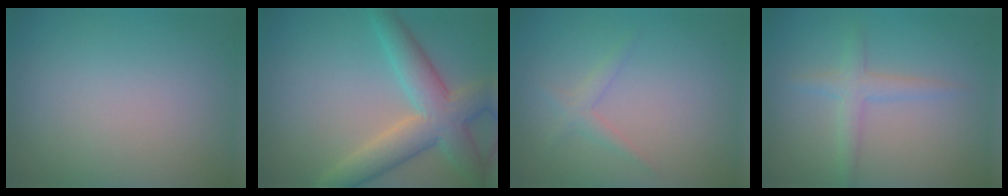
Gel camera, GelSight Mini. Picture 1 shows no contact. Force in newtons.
{"total": 6.6, "press": 6.6, "slide": 0.6}
{"total": 1.3, "press": 1.3, "slide": 0.1}
{"total": 2.0, "press": 2.0, "slide": 0.1}